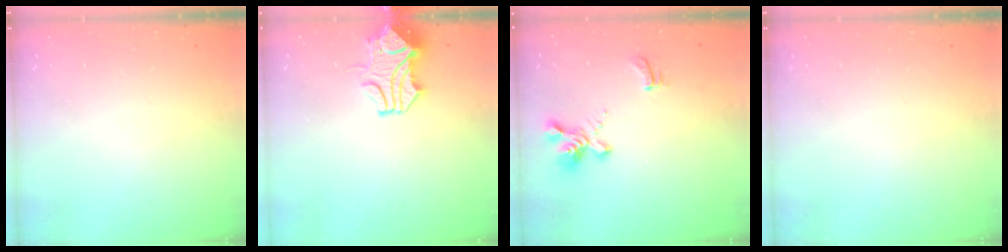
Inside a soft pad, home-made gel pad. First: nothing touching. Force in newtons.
{"total": 2.1, "press": 2.0, "slide": 0.7}
{"total": 2.3, "press": 1.9, "slide": 1.3}
{"total": 0.0}